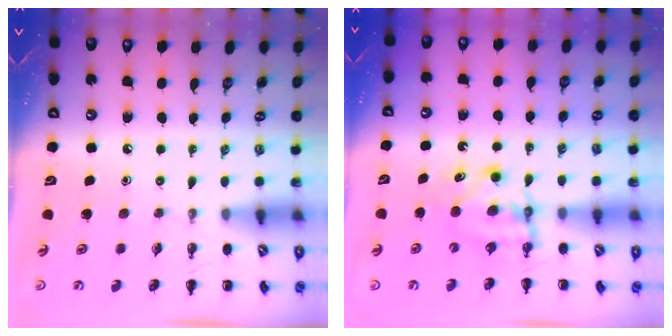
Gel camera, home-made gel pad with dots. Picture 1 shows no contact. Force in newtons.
{"total": 5.6, "press": 5.6, "slide": 0.6}